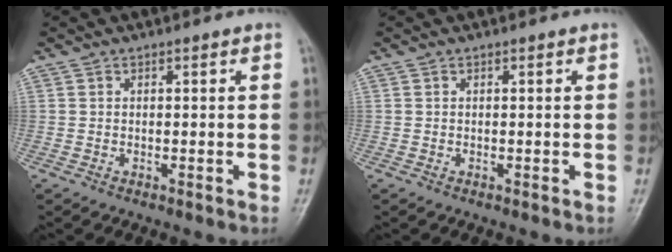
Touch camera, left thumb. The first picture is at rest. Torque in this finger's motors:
{"motor_torque": [-0.01, 0.00, -0.06, -0.04, 0.00]}